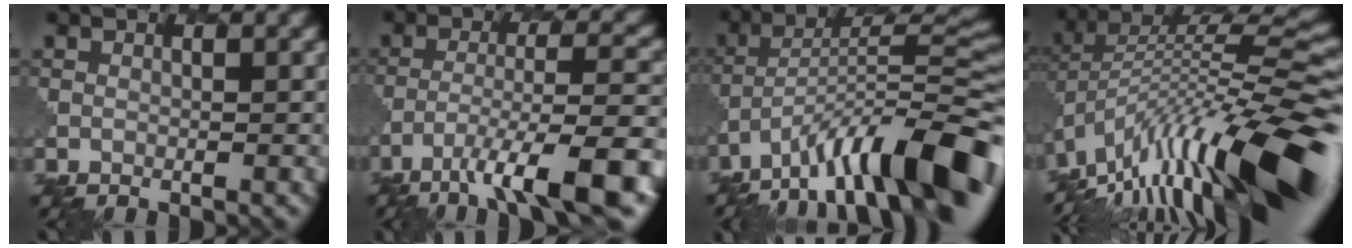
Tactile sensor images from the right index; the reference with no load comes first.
{"total": 10.0, "force": [-5.8, 2.1, 7.8], "torque": [-0.132, 0.003, -0.095]}
{"total": 13.6, "force": [-8.3, 3.6, 10.2], "torque": [-0.156, 0.019, -0.135]}
{"total": 15.4, "force": [-6.8, 4.1, 13.2], "torque": [-0.233, 0.026, -0.126]}